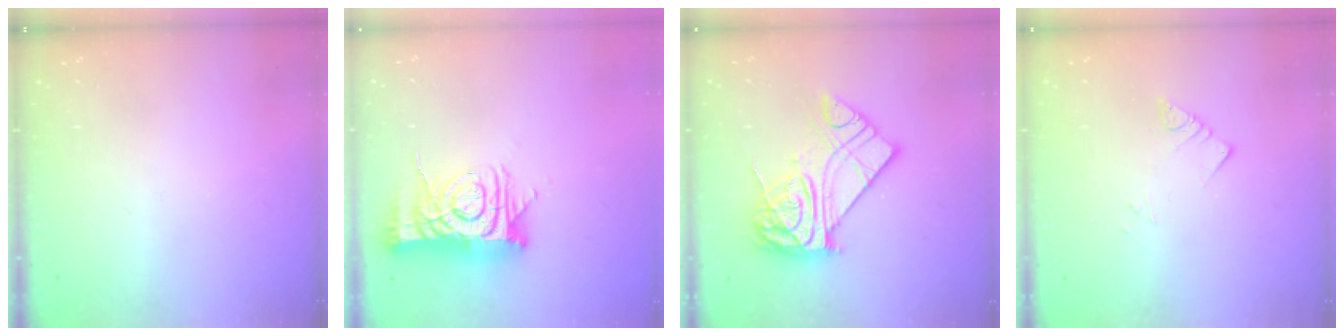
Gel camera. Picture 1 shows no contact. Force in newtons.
{"total": 12.8, "press": 12.8, "slide": 0.8}
{"total": 19.1, "press": 19.0, "slide": 1.8}
{"total": 3.5, "press": 3.4, "slide": 0.4}